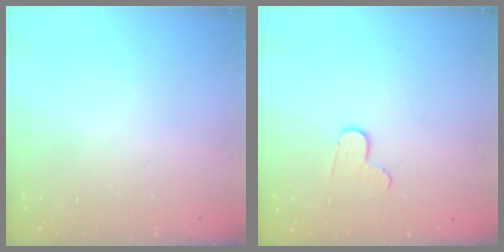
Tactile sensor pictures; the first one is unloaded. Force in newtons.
{"total": 5.6, "press": 5.6, "slide": 0.5}